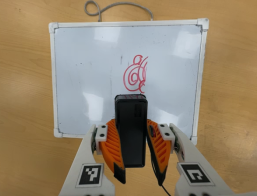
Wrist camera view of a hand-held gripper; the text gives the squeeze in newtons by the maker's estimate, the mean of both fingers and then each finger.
{"total": 10.5, "left": 8.6, "right": 12.4}